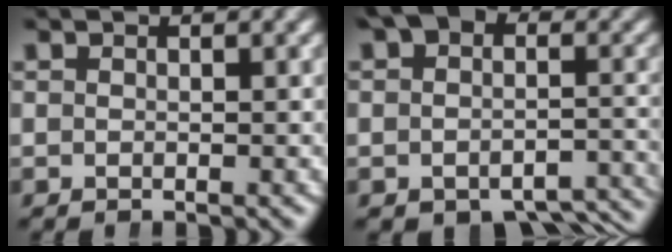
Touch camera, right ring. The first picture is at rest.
{"total": 6.4, "force": [-4.4, 3.4, 3.2], "torque": [-0.034, -0.019, -0.059]}